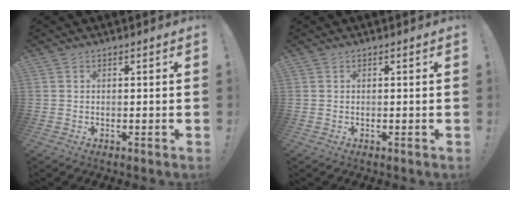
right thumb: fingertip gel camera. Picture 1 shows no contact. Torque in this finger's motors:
{"motor_torque": [0.00, 0.00, 0.00, 0.00, 0.00]}